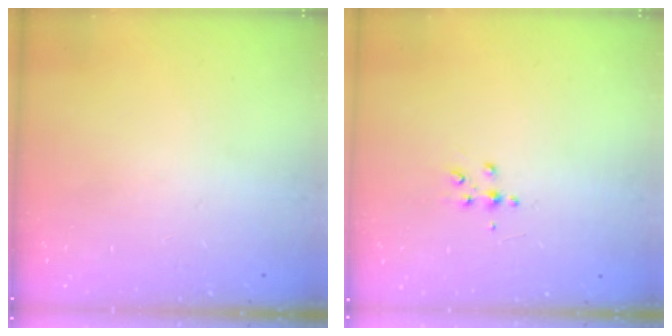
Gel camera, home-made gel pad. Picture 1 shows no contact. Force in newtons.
{"total": 4.3, "press": 4.3, "slide": 0.5}